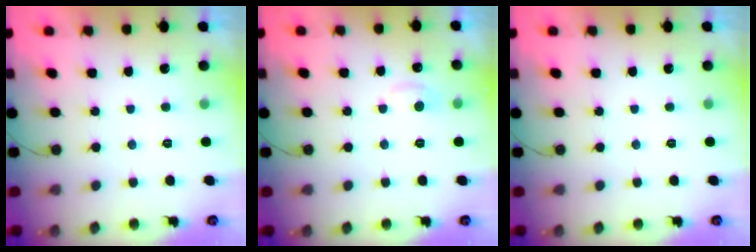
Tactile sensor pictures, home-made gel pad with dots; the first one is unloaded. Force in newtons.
{"total": 4.9, "press": 4.8, "slide": 0.6}
{"total": 0.0}